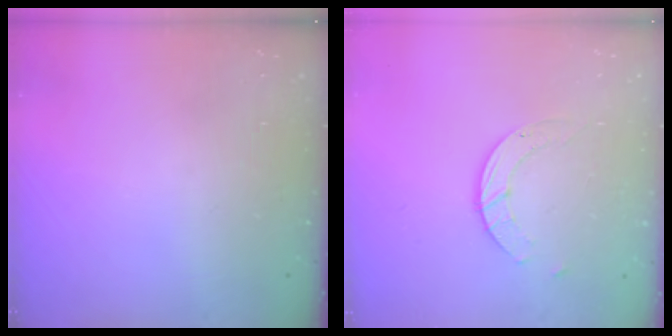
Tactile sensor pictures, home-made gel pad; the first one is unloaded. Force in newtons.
{"total": 4.5, "press": 4.5, "slide": 0.3}